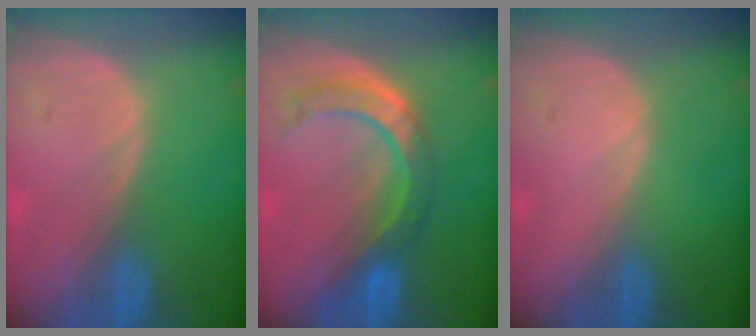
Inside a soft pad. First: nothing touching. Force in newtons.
{"total": 7.9, "press": 7.2, "slide": 3.3}
{"total": 0.0}